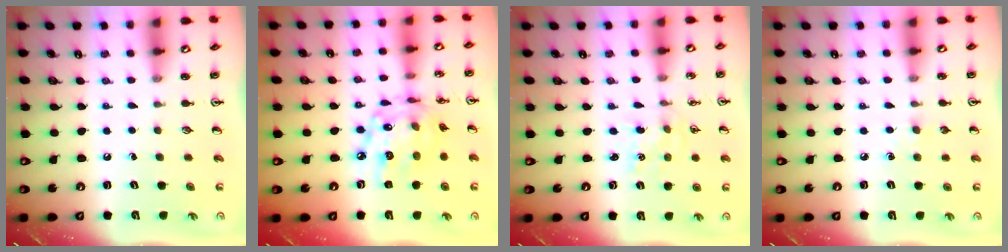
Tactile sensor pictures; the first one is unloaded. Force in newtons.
{"total": 16.4, "press": 16.4, "slide": 1.1}
{"total": 1.5, "press": 1.5, "slide": 0.2}
{"total": 4.5, "press": 4.4, "slide": 0.7}